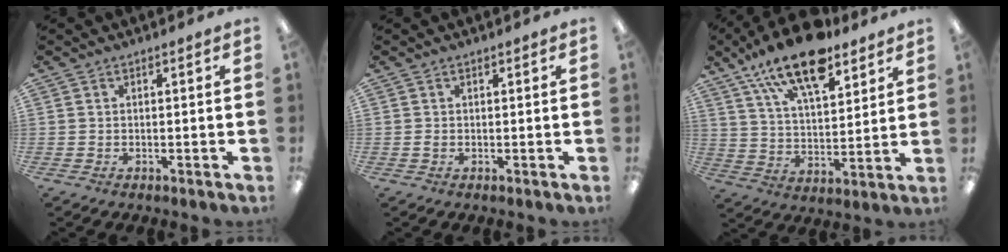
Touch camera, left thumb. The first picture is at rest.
{"total": 0.6, "force": [-0.1, 0.4, 0.5], "torque": [-0.010, 0.001, -0.002]}
{"total": 17.6, "force": [12.5, 7.0, 10.2], "torque": [-0.176, -0.060, 0.215]}